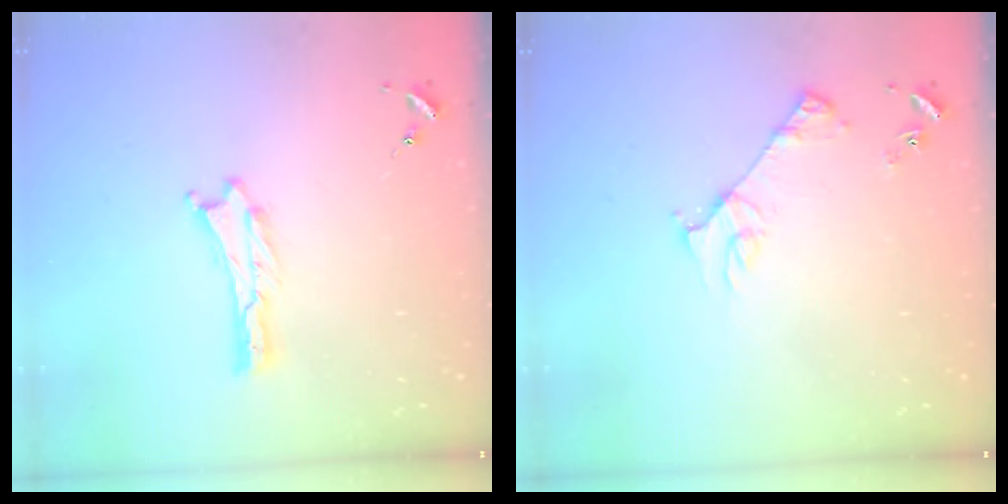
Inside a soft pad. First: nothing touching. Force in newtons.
{"total": 3.8, "press": 3.7, "slide": 0.4}